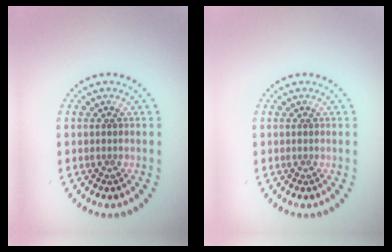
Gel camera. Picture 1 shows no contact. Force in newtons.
{"total": 0.0}